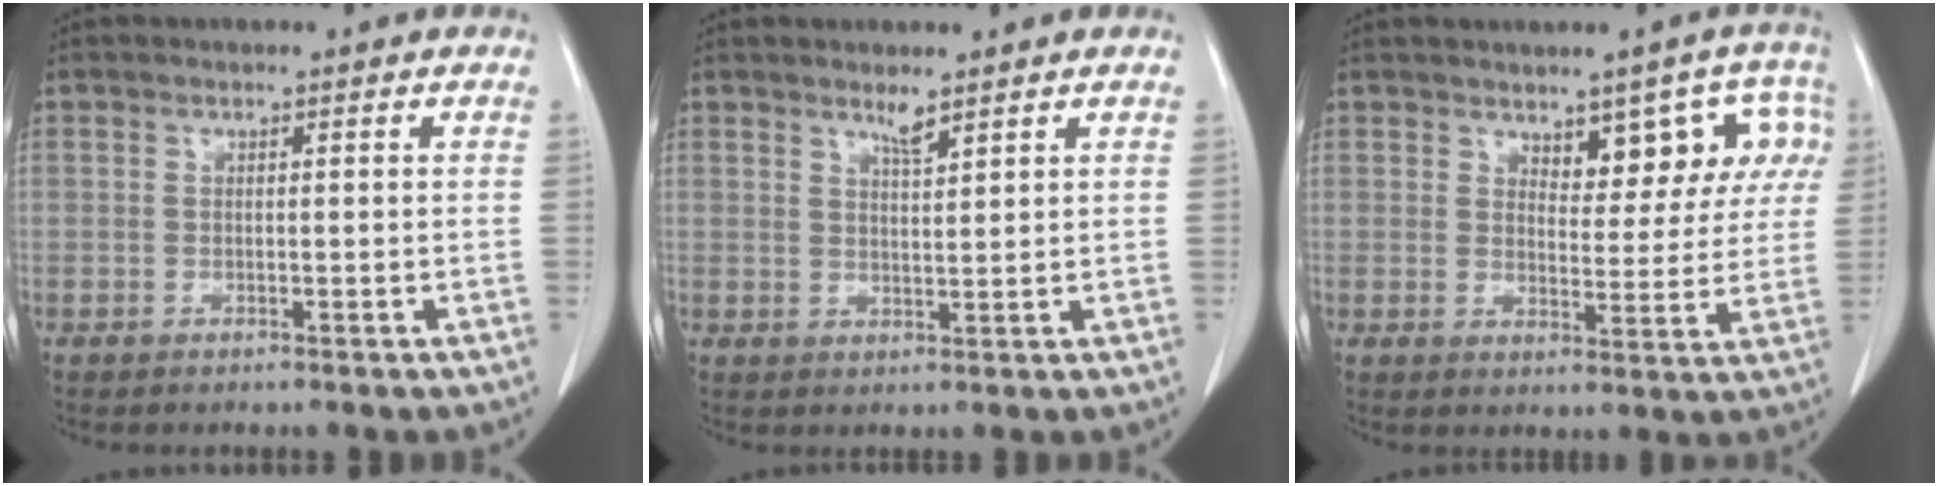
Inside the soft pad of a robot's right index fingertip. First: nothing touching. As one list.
[{"total": 2.3, "force": [1.9, 0.1, 1.3], "torque": [-0.026, -0.005, 0.037]}, {"total": 7.8, "force": [4.1, 4.0, 5.3], "torque": [-0.042, 0.016, 0.054]}]